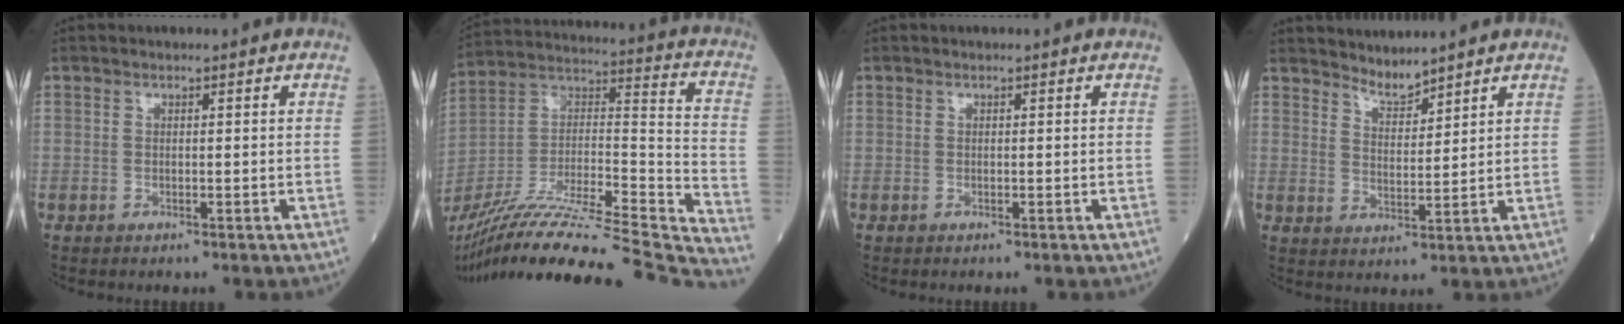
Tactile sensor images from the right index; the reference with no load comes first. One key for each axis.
{"total": 35.2, "fx": -31.1, "fy": 1.1, "fz": 16.5, "tx": -0.229, "ty": -0.036, "tz": -0.477}
{"total": 0.0}
{"total": 3.6, "fx": 3.6, "fy": 0.1, "fz": 0.2, "tx": -0.008, "ty": 0.000, "tz": 0.074}